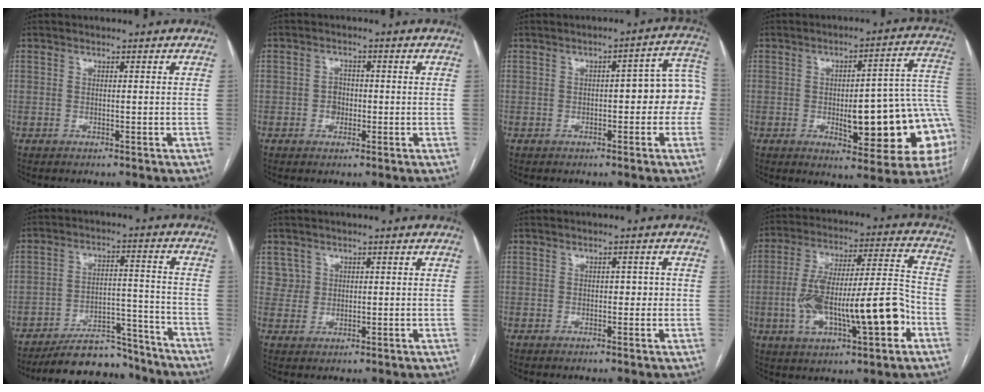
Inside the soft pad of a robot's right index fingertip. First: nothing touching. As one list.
[{"total": 2.4, "force": [-0.5, 2.0, 1.2], "torque": [-0.012, 0.007, -0.008]}, {"total": 8.8, "force": [-0.6, 3.0, 8.3], "torque": [-0.094, 0.044, -0.007]}, {"total": 19.0, "force": [-3.5, 5.2, 17.9], "torque": [-0.142, 0.033, -0.027]}, {"total": 12.0, "force": [-11.2, 3.5, 2.4], "torque": [-0.021, 0.033, -0.173]}, {"total": 2.8, "force": [1.2, 2.6, -0.2], "torque": [0.019, 0.005, 0.018]}, {"total": 1.9, "force": [-0.1, 1.2, 1.5], "torque": [-0.014, 0.010, -0.003]}, {"total": 19.6, "force": [-5.5, 4.4, 18.2], "torque": [-0.314, 0.024, -0.078]}]